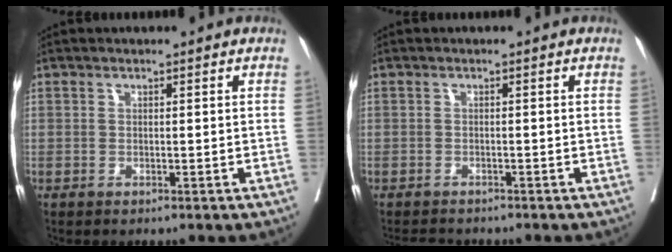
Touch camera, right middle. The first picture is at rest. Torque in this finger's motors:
{"motor_torque": [0.28, -0.24, -0.04, -0.01]}